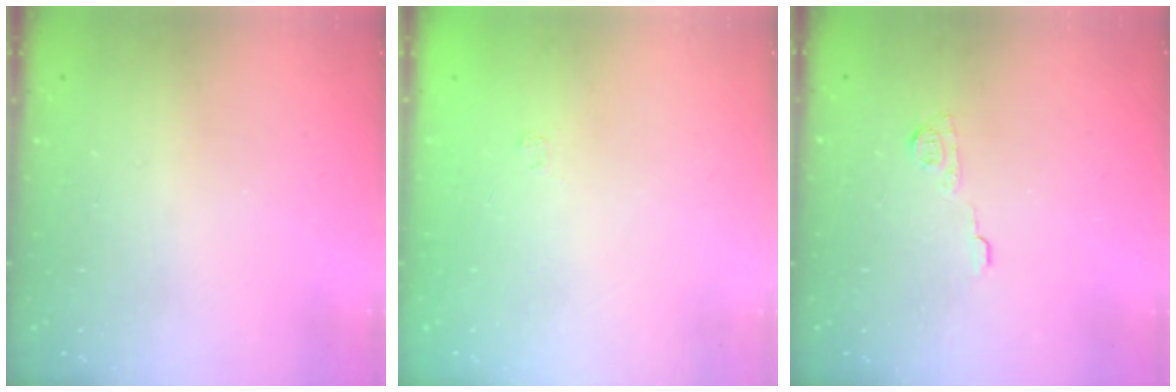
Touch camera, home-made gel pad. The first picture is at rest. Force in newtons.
{"total": 1.8, "press": 1.4, "slide": 1.1}
{"total": 5.9, "press": 5.9, "slide": 0.7}